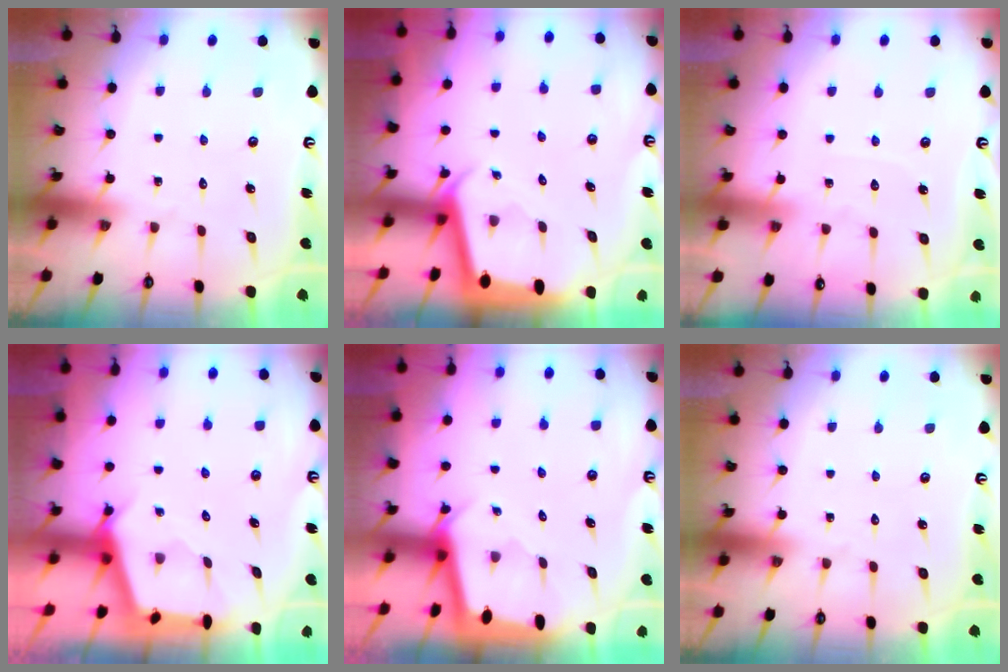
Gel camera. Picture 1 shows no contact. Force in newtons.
{"total": 1.9, "press": 1.9, "slide": 0.1}
{"total": 3.0, "press": 2.9, "slide": 0.4}
{"total": 2.6, "press": 2.6, "slide": 0.3}
{"total": 2.2, "press": 2.2, "slide": 0.1}
{"total": 0.0}